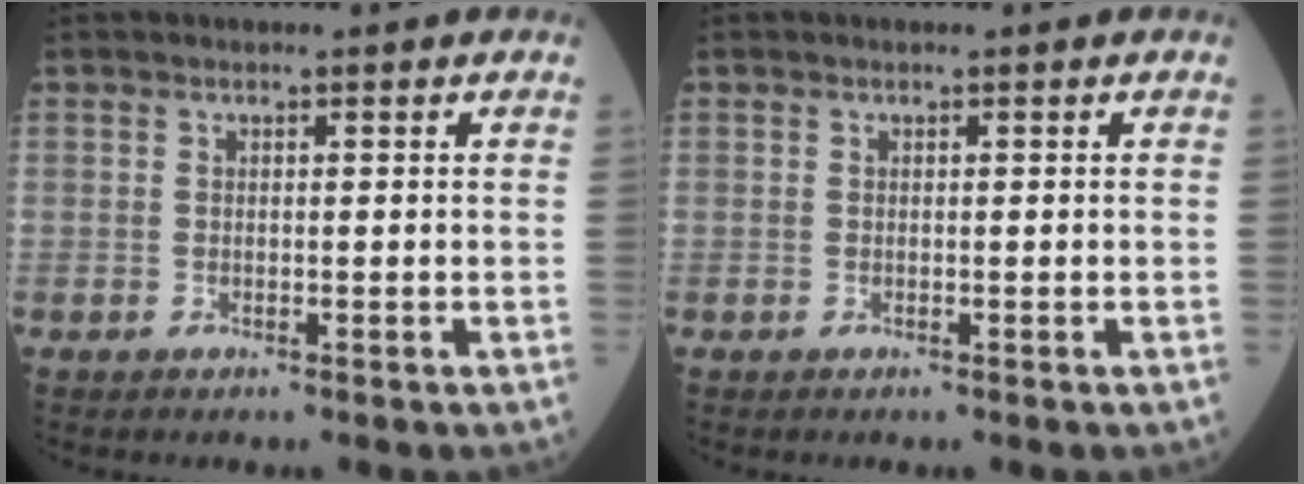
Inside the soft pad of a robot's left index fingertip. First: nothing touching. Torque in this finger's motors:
{"motor_torque": [0.00, 0.00, 0.00, 0.00]}